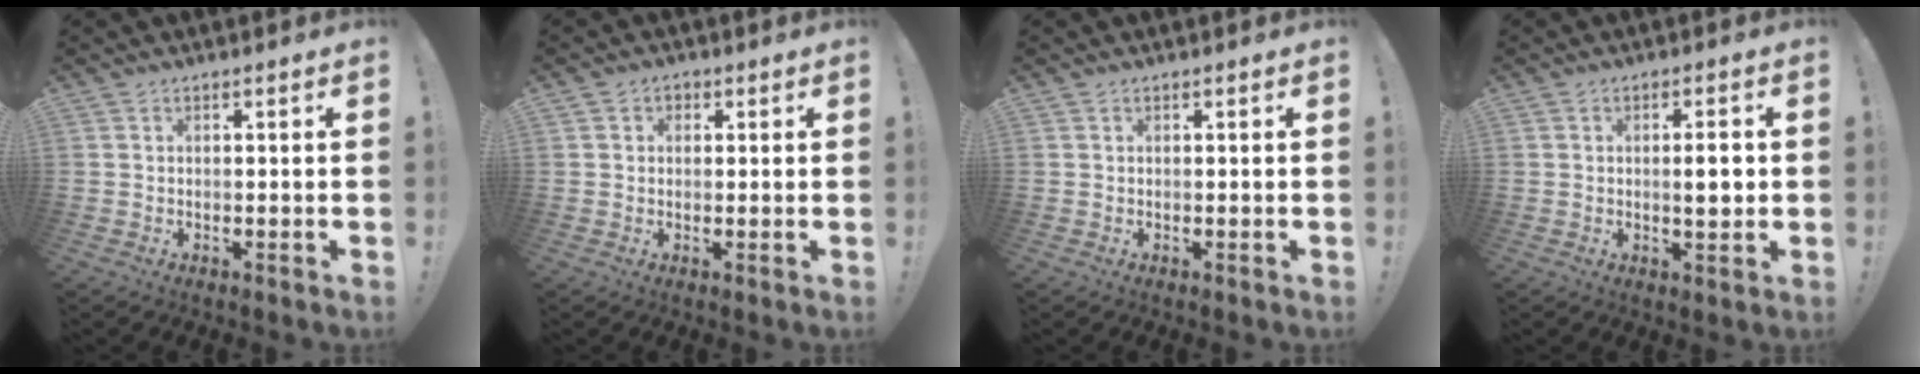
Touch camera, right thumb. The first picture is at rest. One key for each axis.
{"total": 2.1, "fx": 0.3, "fy": 1.9, "fz": 0.8, "tx": -0.003, "ty": 0.001, "tz": 0.003}
{"total": 0.0}
{"total": 4.7, "fx": -0.1, "fy": 1.0, "fz": 4.5, "tx": -0.059, "ty": -0.005, "tz": -0.010}